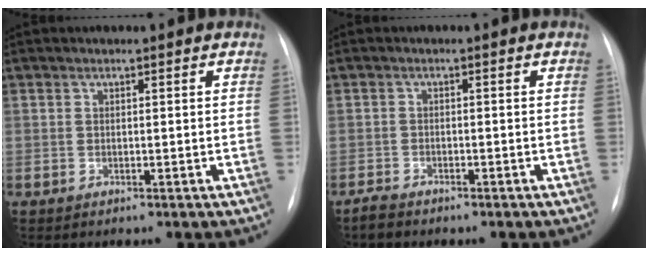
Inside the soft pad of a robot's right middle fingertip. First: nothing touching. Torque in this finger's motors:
{"motor_torque": [0.01, -0.15, 0.03, 0.02]}